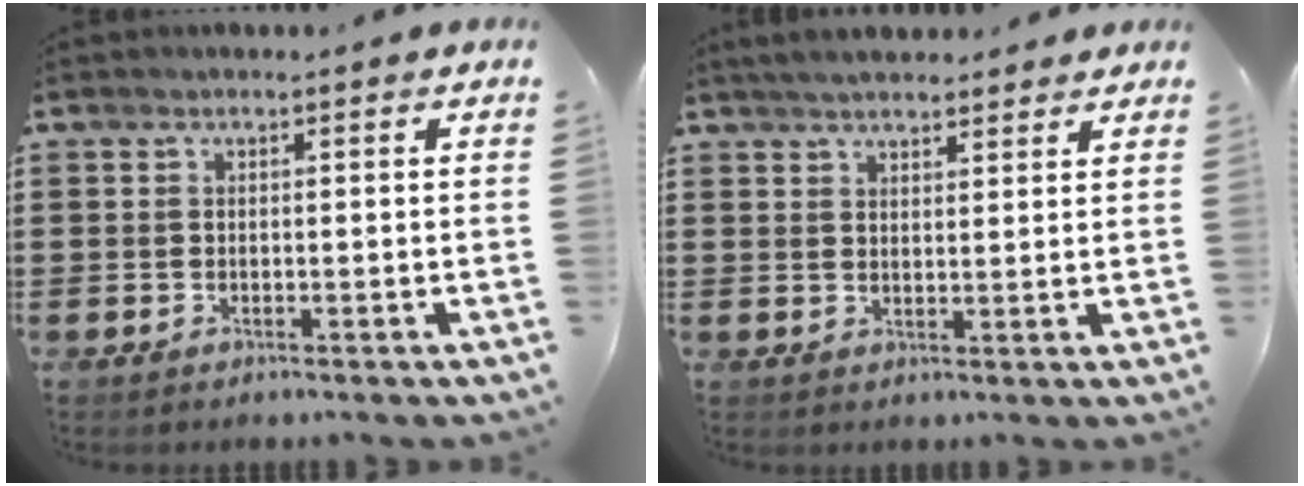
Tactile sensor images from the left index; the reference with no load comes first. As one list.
[{"total": 3.7, "force": [3.5, 0.5, 0.9], "torque": [-0.027, -0.001, 0.067]}]